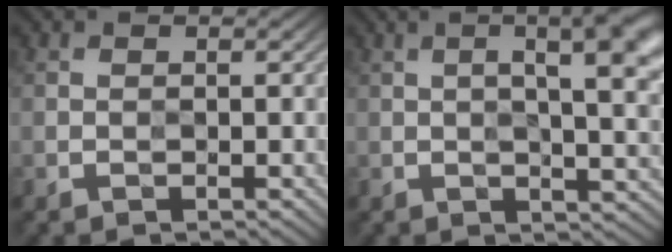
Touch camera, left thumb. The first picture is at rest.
{"total": 10.8, "force": [3.2, 3.4, 9.7], "torque": [-0.105, 0.032, 0.032]}